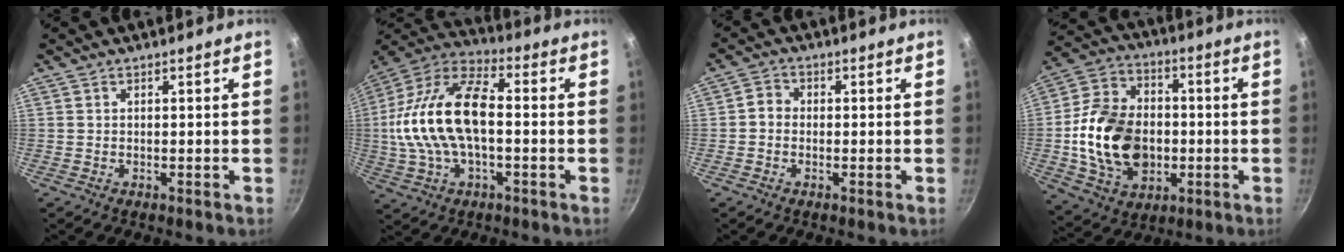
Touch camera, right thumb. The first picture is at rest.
{"total": 19.8, "force": [-0.8, 10.2, 16.9], "torque": [-0.319, 0.039, -0.025]}
{"total": 2.6, "force": [-0.5, 2.3, 1.2], "torque": [-0.015, 0.011, -0.017]}
{"total": 19.6, "force": [-2.0, 14.2, 13.4], "torque": [-0.217, 0.023, -0.031]}